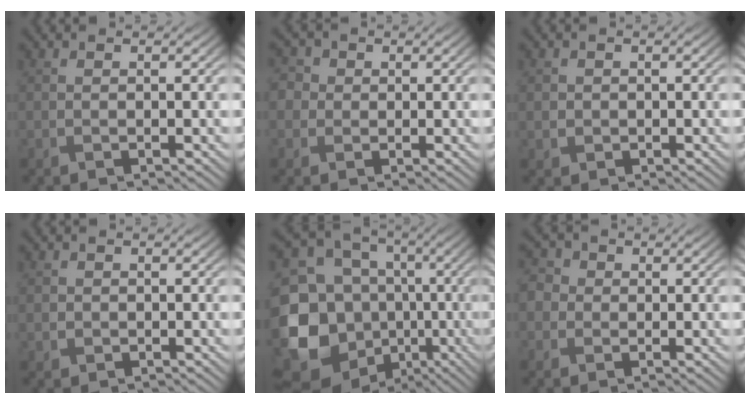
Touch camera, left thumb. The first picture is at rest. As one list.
[{"total": 4.0, "force": [1.1, 3.7, 1.4], "torque": [-0.041, 0.008, -0.002]}, {"total": 1.5, "force": [-0.2, 1.5, 0.2], "torque": [-0.004, -0.007, -0.005]}, {"total": 1.2, "force": [-0.2, 1.2, 0.1], "torque": [0.000, -0.006, -0.006]}, {"total": 16.9, "force": [-4.4, 14.4, 7.6], "torque": [-0.246, -0.039, -0.062]}, {"total": 3.6, "force": [0.4, 3.4, 1.2], "torque": [-0.036, 0.010, -0.013]}]